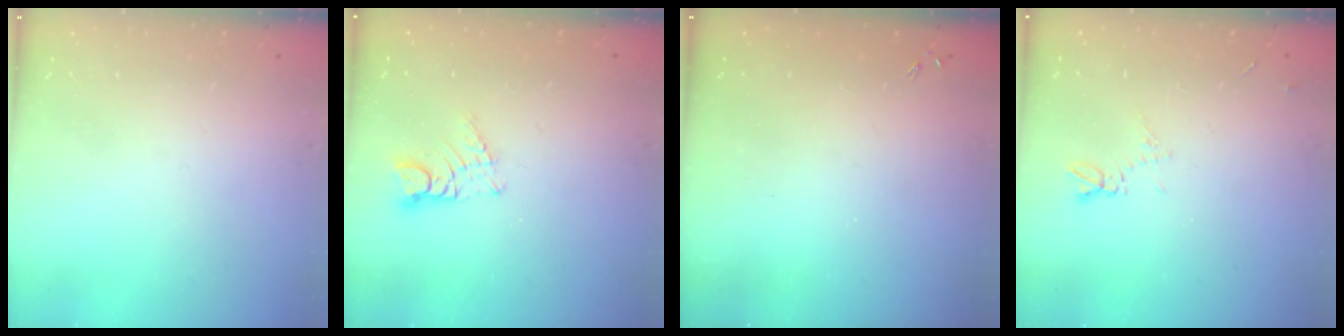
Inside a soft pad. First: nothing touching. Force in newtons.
{"total": 3.2, "press": 3.1, "slide": 0.3}
{"total": 0.0}
{"total": 5.4, "press": 5.3, "slide": 0.8}